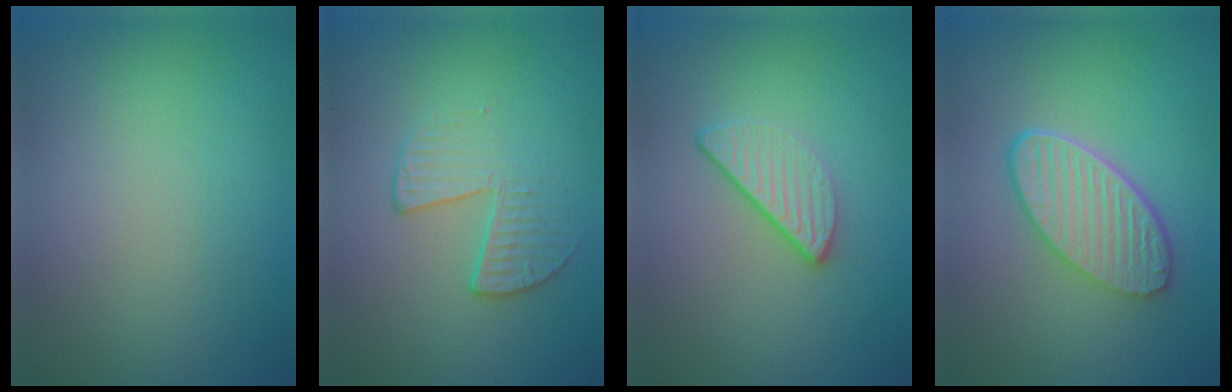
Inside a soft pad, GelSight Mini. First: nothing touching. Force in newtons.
{"total": 2.4, "press": 1.7, "slide": 1.8}
{"total": 3.0, "press": 2.3, "slide": 1.9}
{"total": 5.5, "press": 4.4, "slide": 3.3}